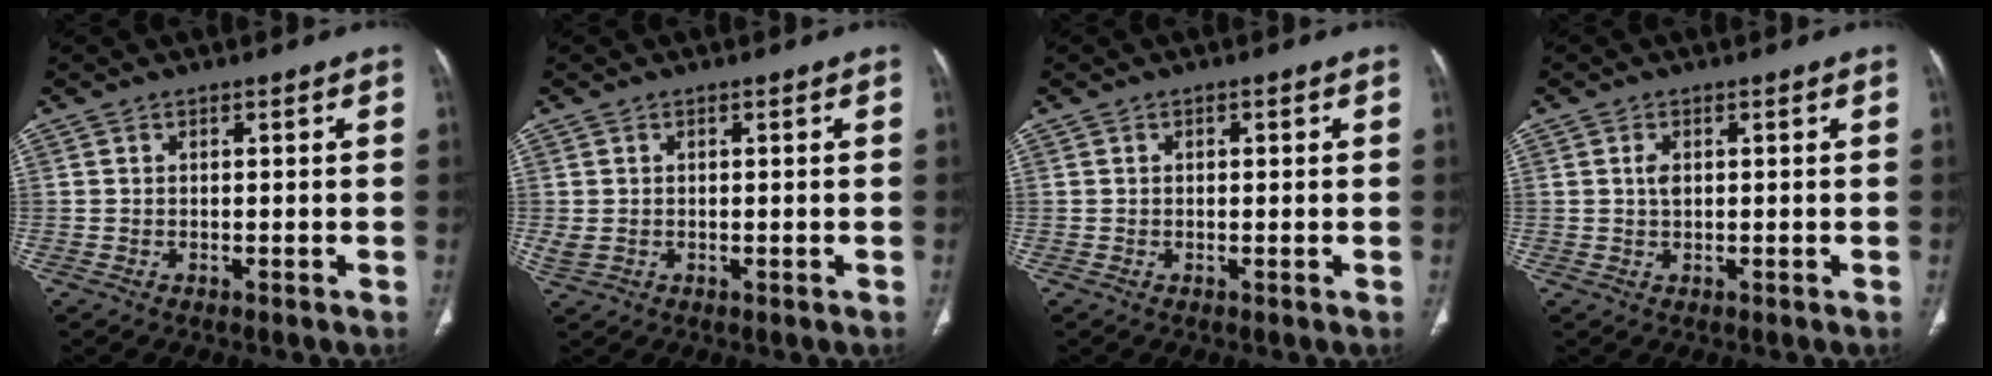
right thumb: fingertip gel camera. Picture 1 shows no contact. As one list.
[{"total": 1.8, "force": [0.0, 1.3, 1.3], "torque": [-0.037, 0.005, 0.007]}, {"total": 0.9, "force": [0.3, 0.5, 0.7], "torque": [-0.013, 0.001, 0.005]}, {"total": 1.8, "force": [0.4, 1.1, 1.4], "torque": [-0.027, 0.001, 0.009]}]